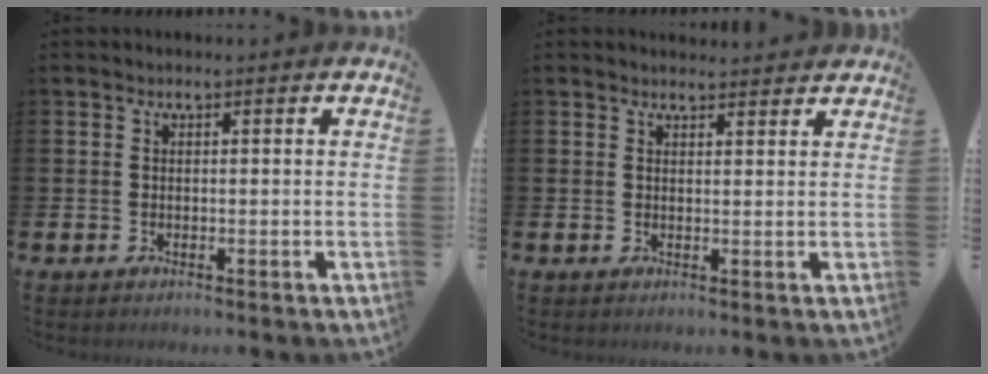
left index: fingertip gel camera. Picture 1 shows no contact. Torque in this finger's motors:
{"motor_torque": [0.78, -1.35, 0.02, 0.00]}